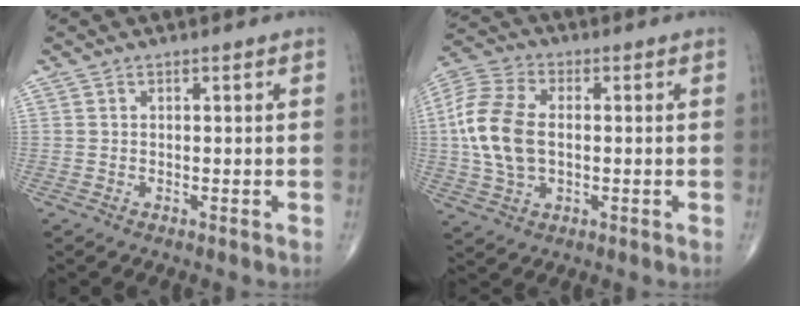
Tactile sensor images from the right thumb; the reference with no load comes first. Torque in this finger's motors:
{"motor_torque": [-0.45, 0.98, 1.00, 0.05, 0.44]}